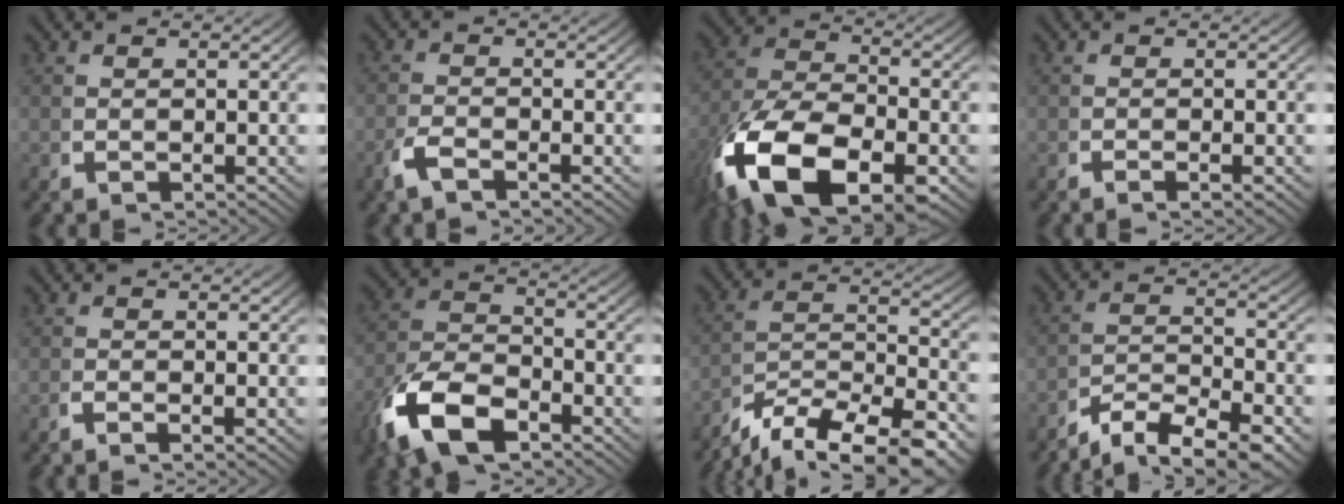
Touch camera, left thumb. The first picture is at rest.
{"total": 1.9, "force": [-1.4, 0.8, 1.0], "torque": [-0.027, -0.004, -0.031]}
{"total": 14.4, "force": [-4.3, 8.9, 10.5], "torque": [-0.247, -0.066, -0.041]}
{"total": 0.9, "force": [-0.4, -0.2, 0.8], "torque": [-0.017, 0.004, -0.011]}
{"total": 0.9, "force": [-0.5, -0.3, 0.7], "torque": [-0.017, 0.001, -0.013]}
{"total": 8.4, "force": [-3.4, 5.2, 5.6], "torque": [-0.123, -0.020, -0.054]}
{"total": 9.2, "force": [-3.7, 5.4, 6.6], "torque": [-0.125, -0.024, -0.058]}
{"total": 5.9, "force": [-2.9, 3.3, 3.9], "torque": [-0.073, -0.019, -0.050]}